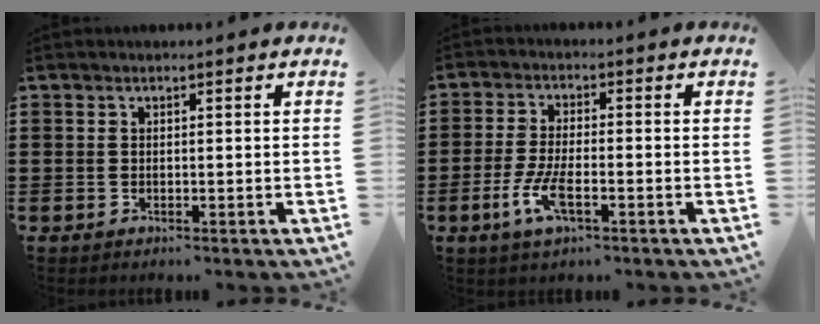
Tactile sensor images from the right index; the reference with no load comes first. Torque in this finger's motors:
{"motor_torque": [2.14, 0.00, 0.29, 0.19]}